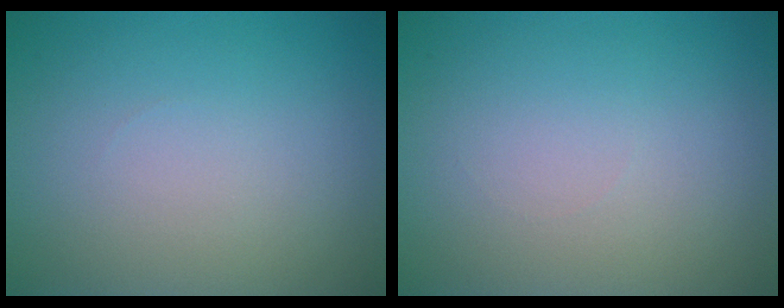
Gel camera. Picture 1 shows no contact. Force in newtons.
{"total": 0.0}